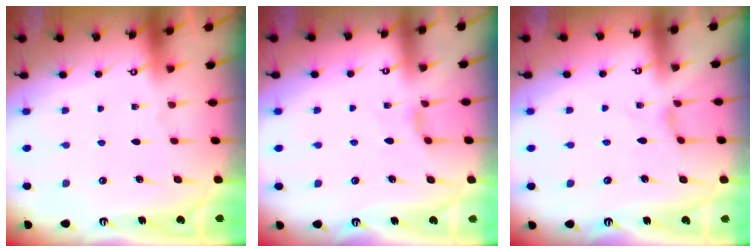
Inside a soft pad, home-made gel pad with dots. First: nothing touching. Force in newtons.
{"total": 4.1, "press": 4.1, "slide": 0.6}
{"total": 0.9, "press": 0.9, "slide": 0.2}